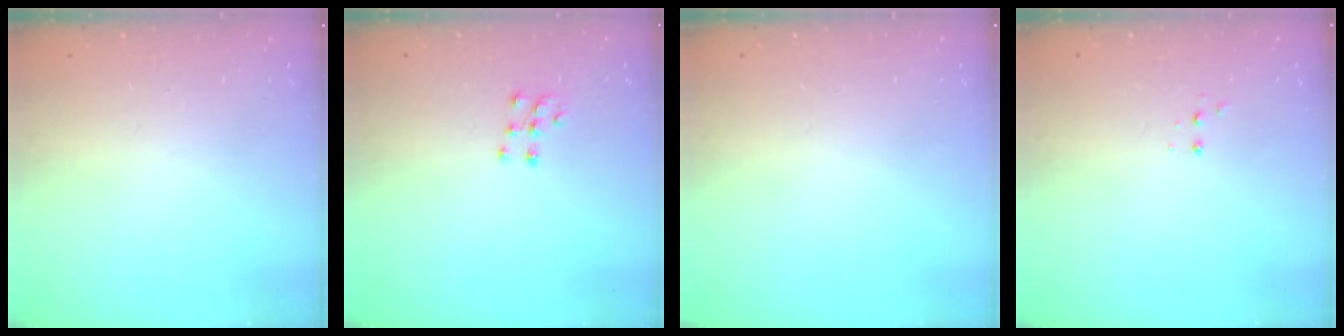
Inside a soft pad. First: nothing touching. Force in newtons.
{"total": 7.6, "press": 7.6, "slide": 0.5}
{"total": 0.0}
{"total": 2.8, "press": 2.8, "slide": 0.5}